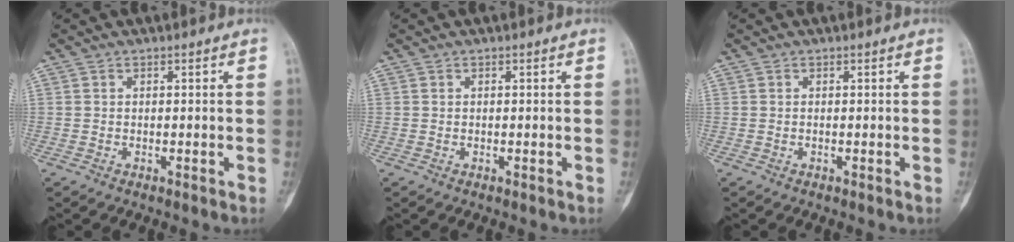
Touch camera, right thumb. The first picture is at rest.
{"total": 0.0}
{"total": 0.0}